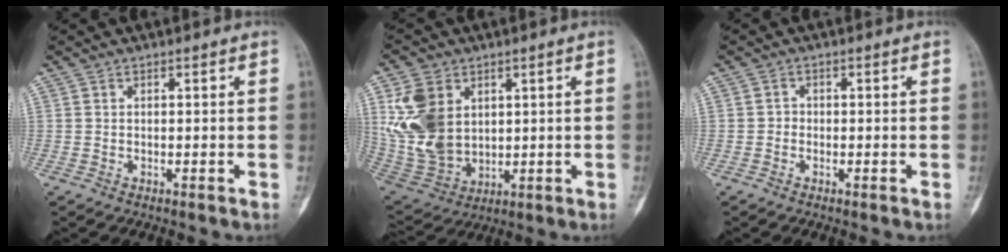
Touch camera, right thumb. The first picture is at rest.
{"total": 14.4, "force": [4.1, 10.5, 8.9], "torque": [-0.165, -0.017, 0.100]}
{"total": 1.3, "force": [-0.4, 1.2, 0.4], "torque": [0.004, 0.007, -0.012]}